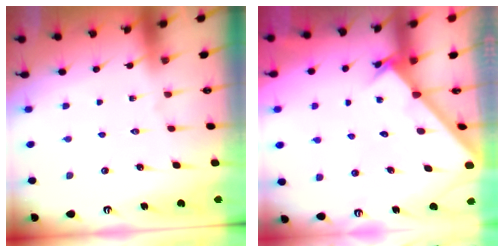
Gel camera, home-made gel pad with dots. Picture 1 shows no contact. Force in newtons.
{"total": 2.2, "press": 2.2, "slide": 0.2}